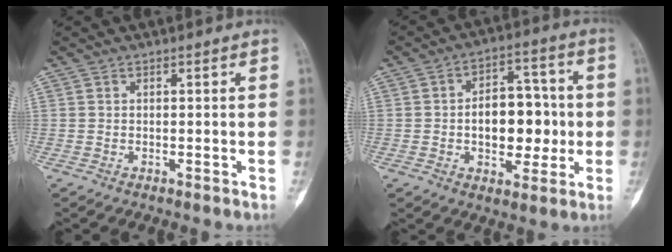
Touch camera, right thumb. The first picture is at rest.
{"total": 13.2, "force": [-0.8, 8.3, 10.2], "torque": [-0.110, 0.027, -0.008]}